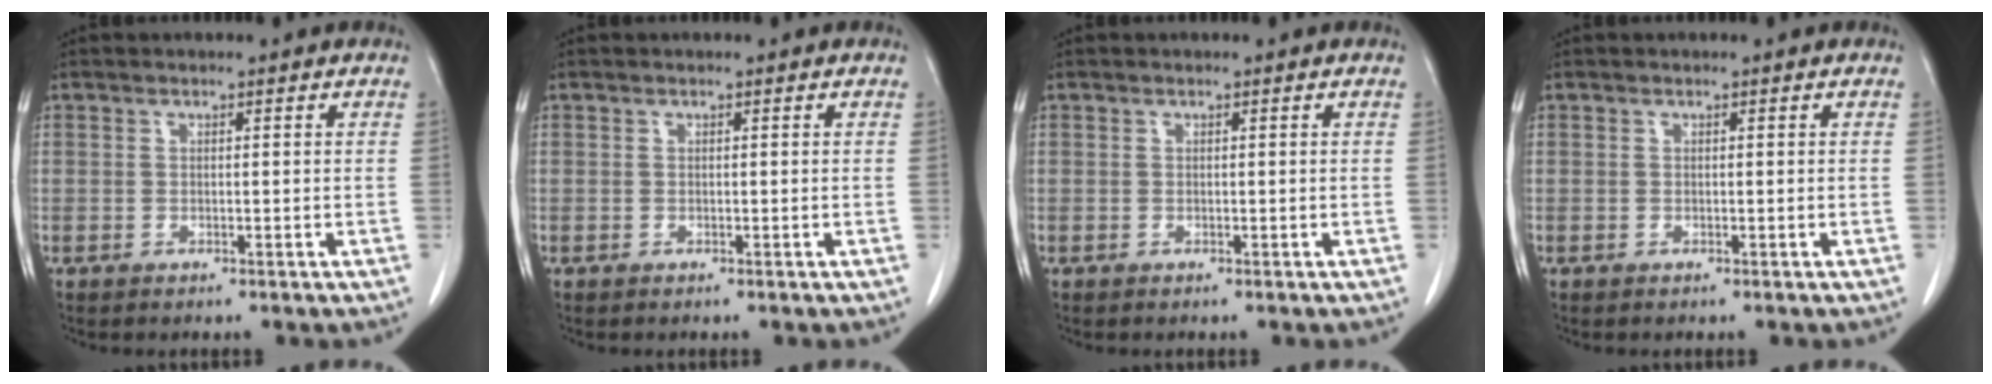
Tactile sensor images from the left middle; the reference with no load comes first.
{"total": 0.0}
{"total": 0.0}
{"total": 0.0}